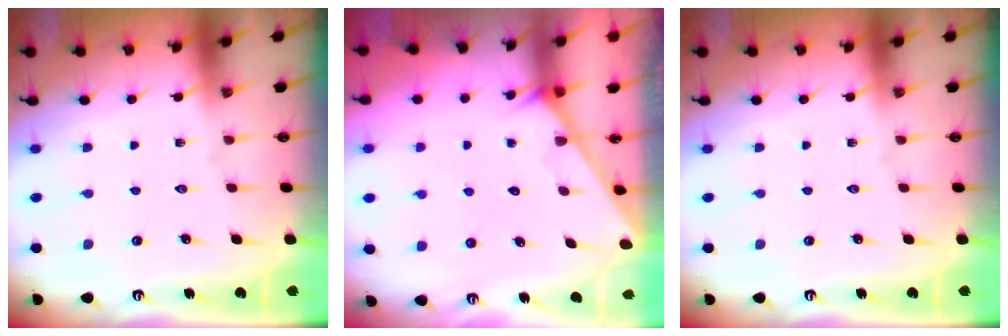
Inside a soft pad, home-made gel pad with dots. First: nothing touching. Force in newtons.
{"total": 1.6, "press": 1.6, "slide": 0.1}
{"total": 0.0}